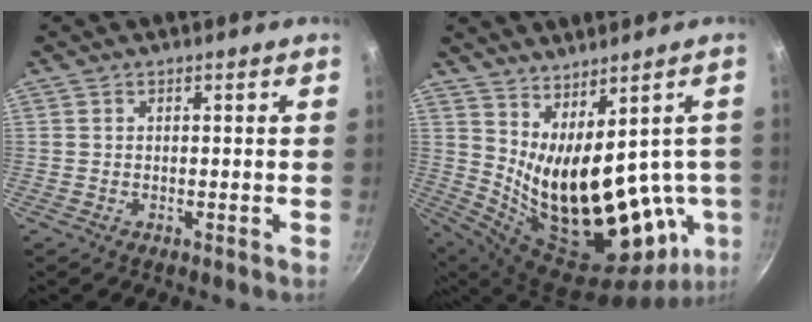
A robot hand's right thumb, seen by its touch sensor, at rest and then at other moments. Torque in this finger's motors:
{"motor_torque": [0.31, 4.70, 2.25, 0.52, 0.24]}